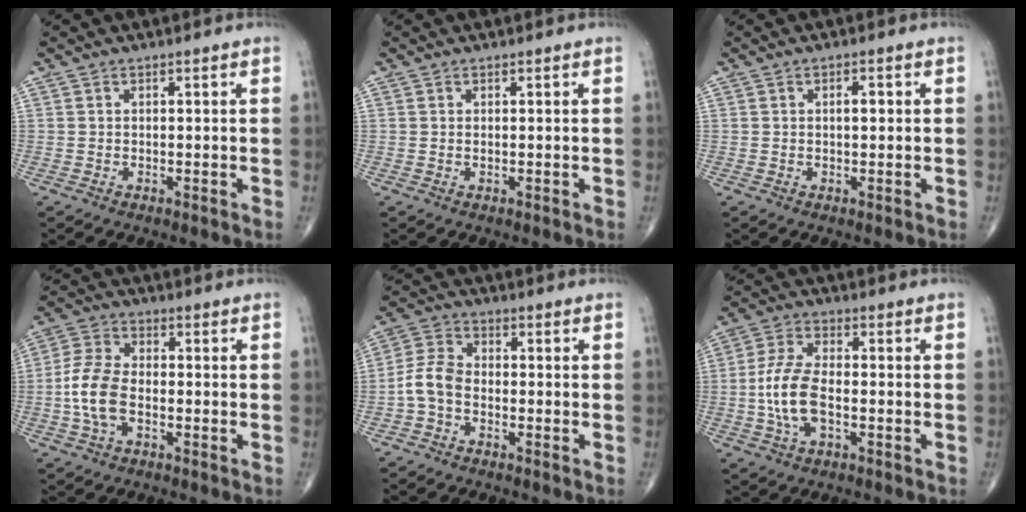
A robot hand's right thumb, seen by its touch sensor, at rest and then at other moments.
{"total": 0.0}
{"total": 1.8, "force": [0.3, 0.8, 1.6], "torque": [-0.024, 0.002, 0.003]}
{"total": 8.7, "force": [-1.9, 4.9, 7.0], "torque": [-0.150, 0.019, -0.042]}
{"total": 6.0, "force": [-1.9, 3.9, 4.1], "torque": [-0.081, 0.023, -0.049]}
{"total": 9.6, "force": [-1.7, 4.6, 8.3], "torque": [-0.176, 0.016, -0.036]}